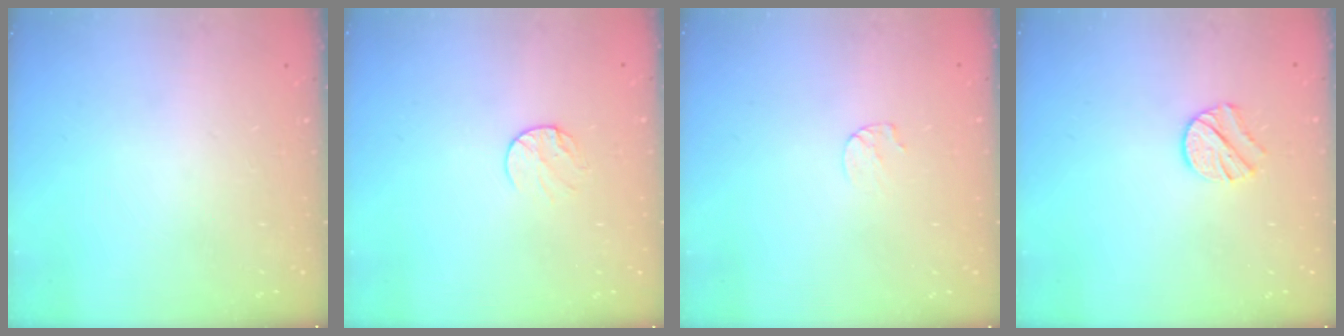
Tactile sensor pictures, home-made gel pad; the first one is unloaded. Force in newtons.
{"total": 5.6, "press": 5.6, "slide": 0.5}
{"total": 4.6, "press": 4.6, "slide": 0.5}
{"total": 7.9, "press": 7.9, "slide": 0.1}